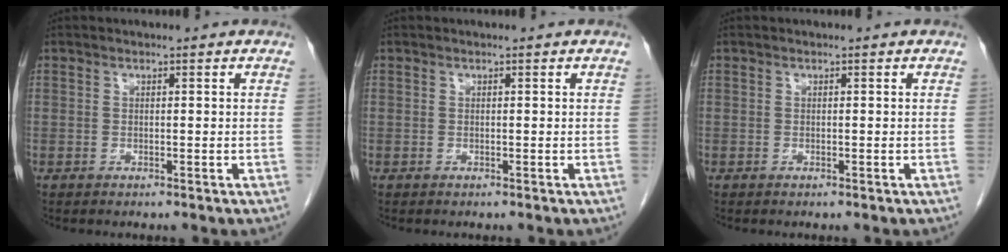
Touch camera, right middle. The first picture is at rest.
{"total": 0.0}
{"total": 0.0}